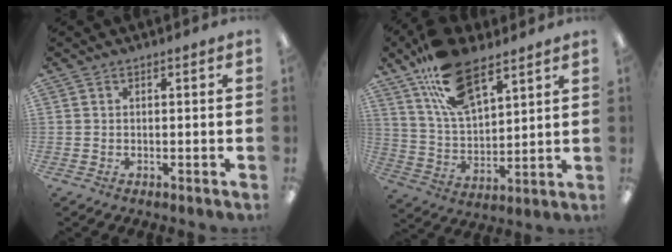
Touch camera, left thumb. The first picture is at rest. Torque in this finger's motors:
{"motor_torque": [0.42, 0.45, 1.67, -1.10, 0.46]}